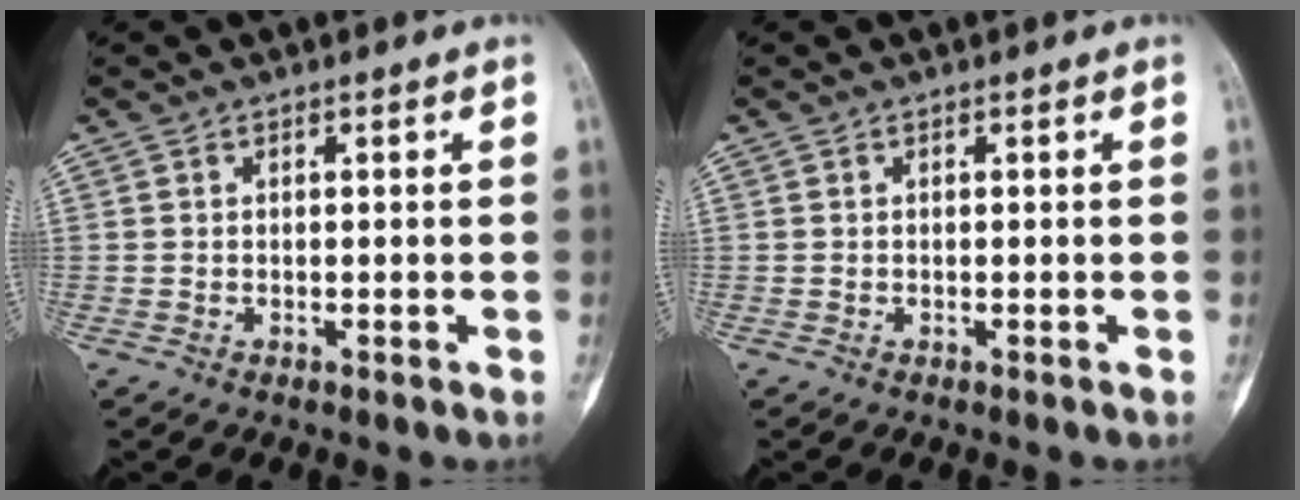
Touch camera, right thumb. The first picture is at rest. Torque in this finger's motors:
{"motor_torque": [0.04, 0.04, 0.06, -0.06, 0.00]}